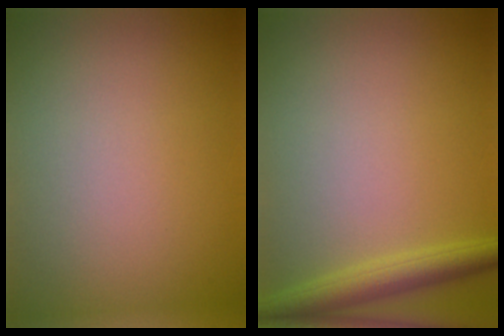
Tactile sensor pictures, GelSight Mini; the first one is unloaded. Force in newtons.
{"total": 3.1, "press": 3.1, "slide": 0.2}